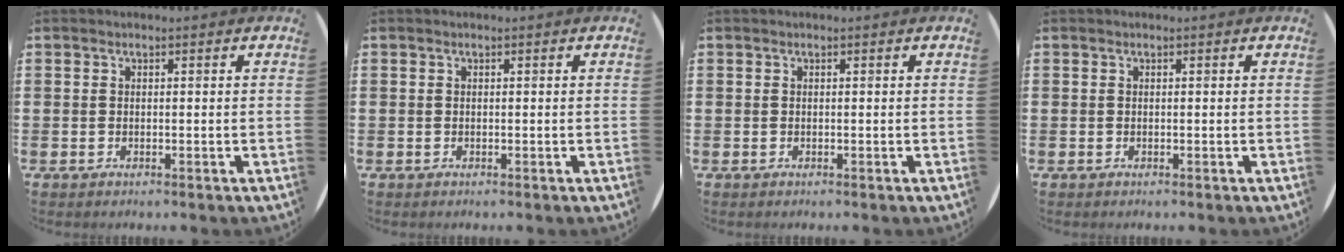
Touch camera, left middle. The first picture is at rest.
{"total": 0.0}
{"total": 0.0}
{"total": 0.0}